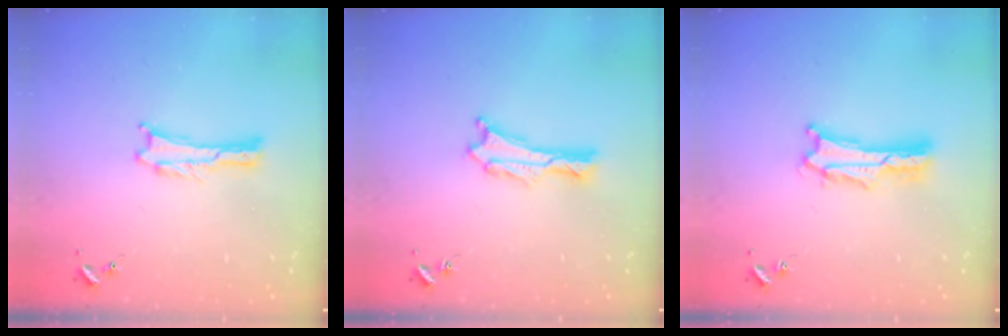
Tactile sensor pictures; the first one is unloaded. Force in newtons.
{"total": 0.9, "press": 0.9, "slide": 0.2}
{"total": 2.1, "press": 2.1, "slide": 0.3}